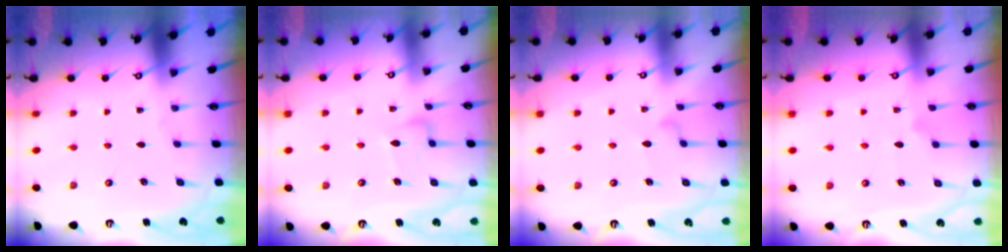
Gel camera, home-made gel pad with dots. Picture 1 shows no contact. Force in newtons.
{"total": 8.0, "press": 8.0, "slide": 0.4}
{"total": 8.6, "press": 8.6, "slide": 0.5}
{"total": 8.1, "press": 8.1, "slide": 0.4}